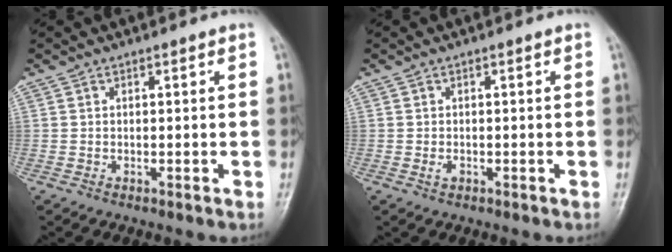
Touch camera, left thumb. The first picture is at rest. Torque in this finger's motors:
{"motor_torque": [-0.14, -0.09, 0.26, 0.10, 0.00]}